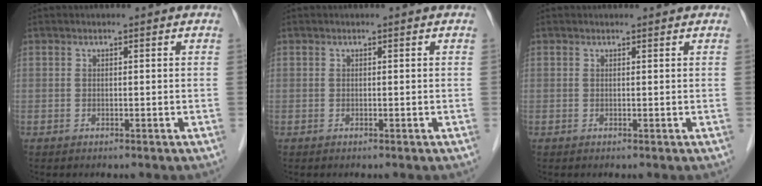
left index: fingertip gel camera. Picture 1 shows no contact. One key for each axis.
{"total": 0.0}
{"total": 0.9, "fx": 0.8, "fy": 0.2, "fz": 0.1, "tx": -0.009, "ty": 0.005, "tz": 0.011}